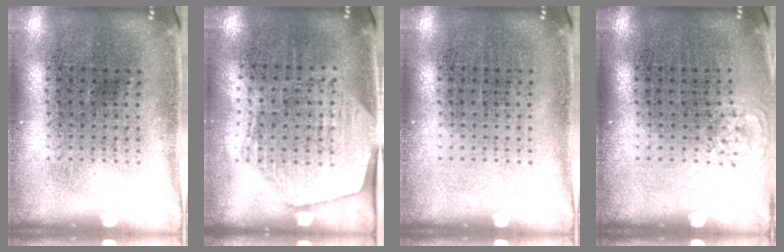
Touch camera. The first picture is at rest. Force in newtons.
{"total": 1.7, "press": 1.5, "slide": 0.8}
{"total": 0.0}
{"total": 0.5, "press": 0.5, "slide": 0.1}